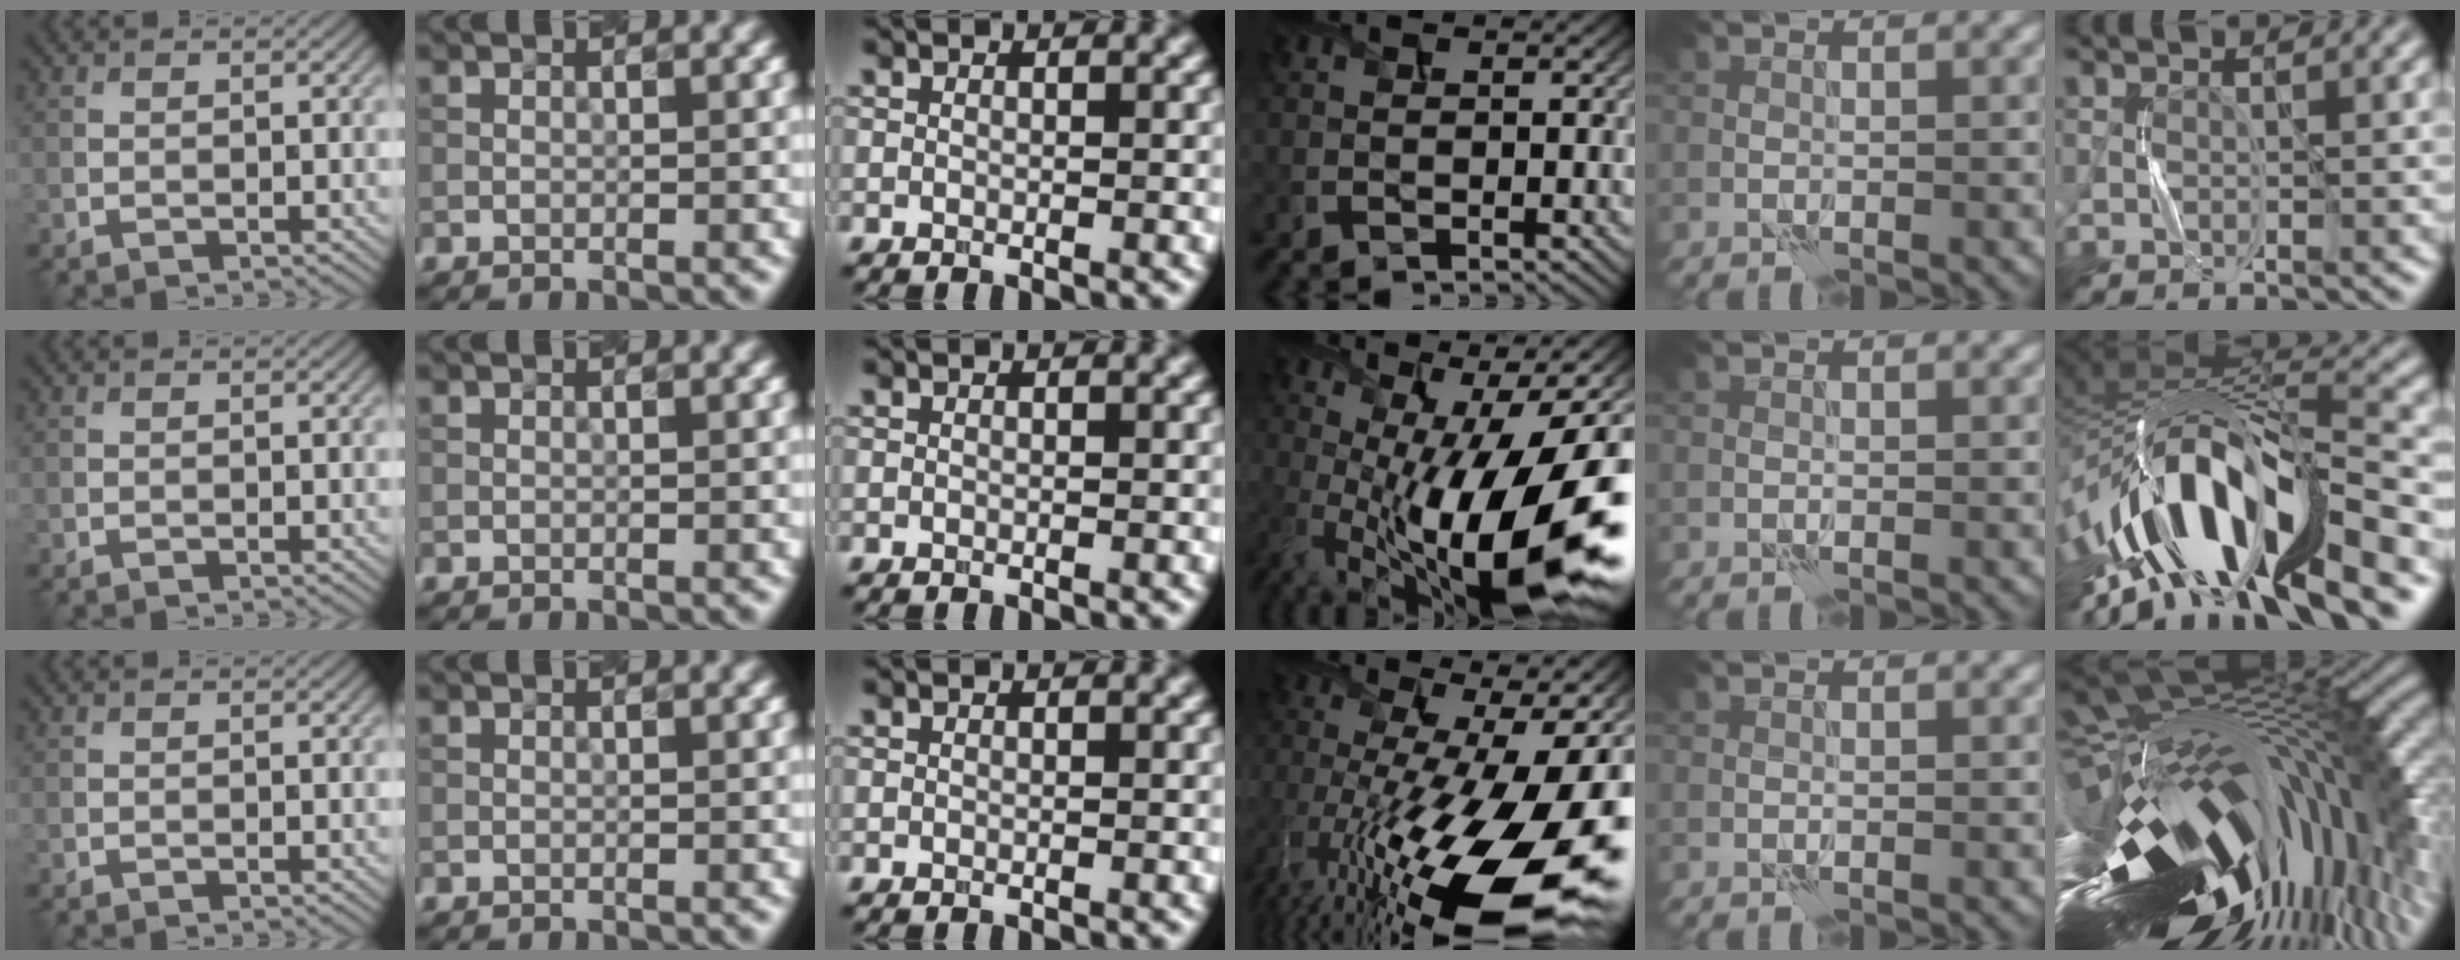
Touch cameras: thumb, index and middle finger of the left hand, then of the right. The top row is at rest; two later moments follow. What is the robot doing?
{"motion": "press", "object": "grip strengthener"}